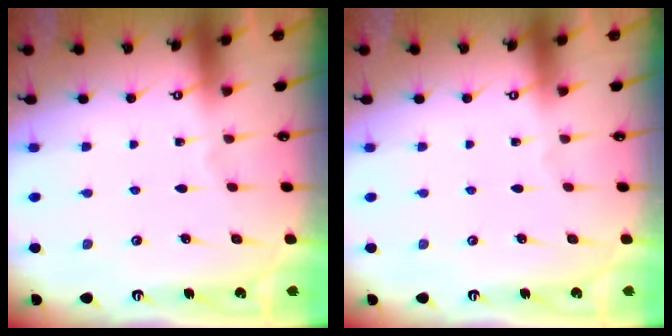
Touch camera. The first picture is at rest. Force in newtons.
{"total": 0.0}